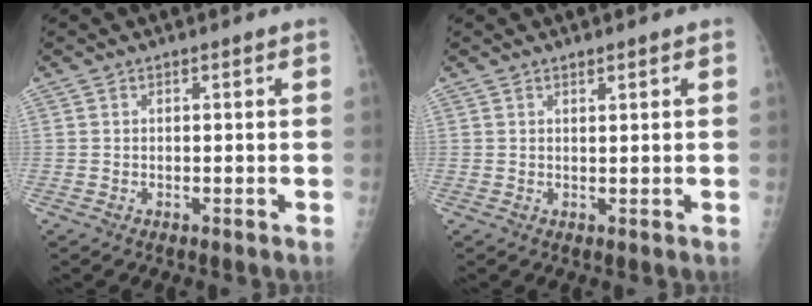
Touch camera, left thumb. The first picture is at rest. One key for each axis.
{"total": 0.8, "fx": 0.7, "fy": 0.0, "fz": 0.4, "tx": -0.004, "ty": -0.006, "tz": 0.013}